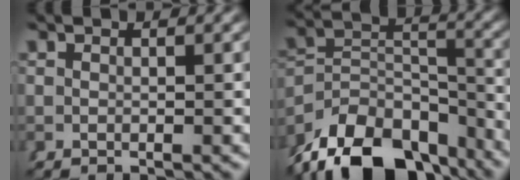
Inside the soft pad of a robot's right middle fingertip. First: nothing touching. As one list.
[{"total": 13.3, "force": [-8.0, 8.1, 6.8], "torque": [-0.117, -0.050, -0.108]}]